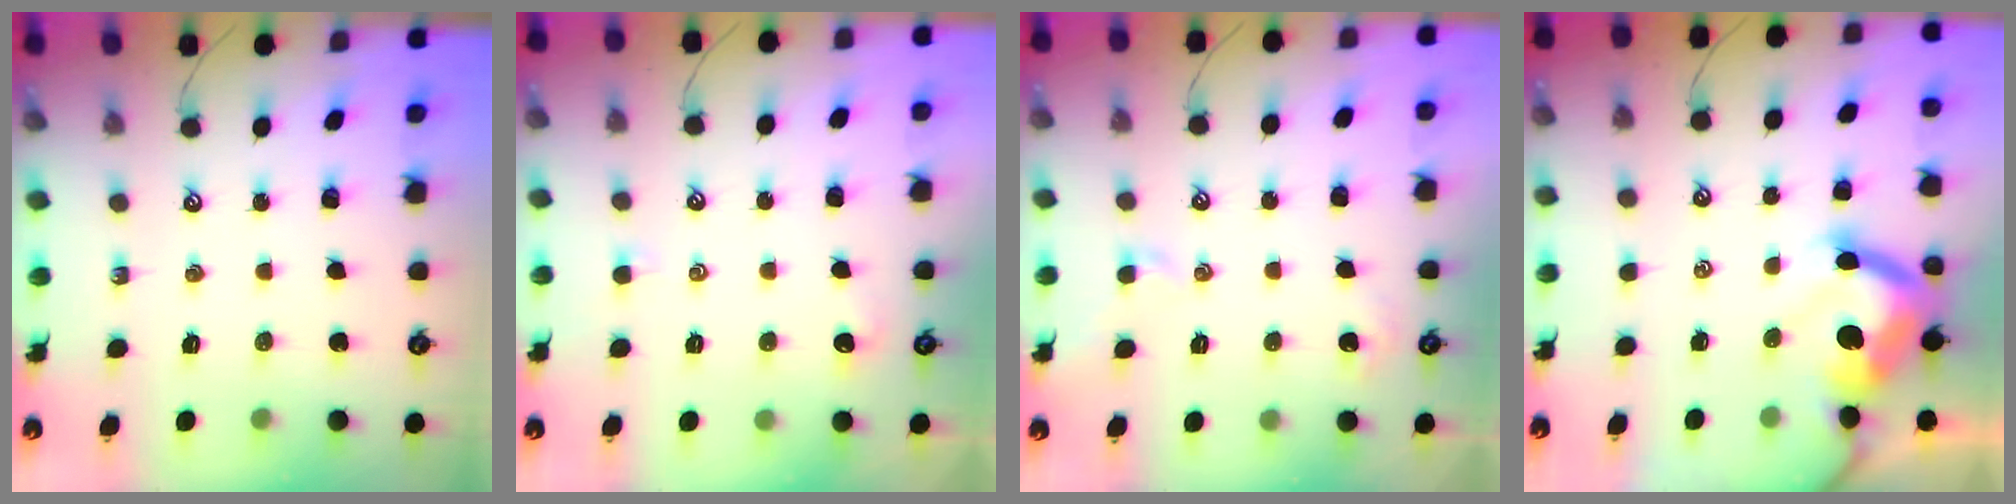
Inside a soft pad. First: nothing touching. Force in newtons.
{"total": 1.9, "press": 1.8, "slide": 0.4}
{"total": 2.9, "press": 2.8, "slide": 0.8}
{"total": 9.4, "press": 9.2, "slide": 1.9}